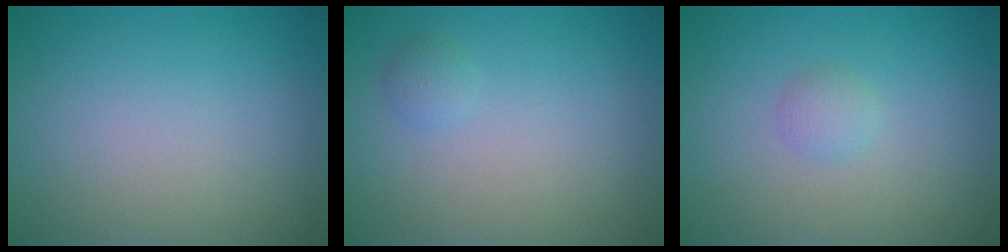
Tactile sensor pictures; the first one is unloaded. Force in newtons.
{"total": 0.9, "press": 0.9, "slide": 0.0}
{"total": 1.2, "press": 1.2, "slide": 0.1}